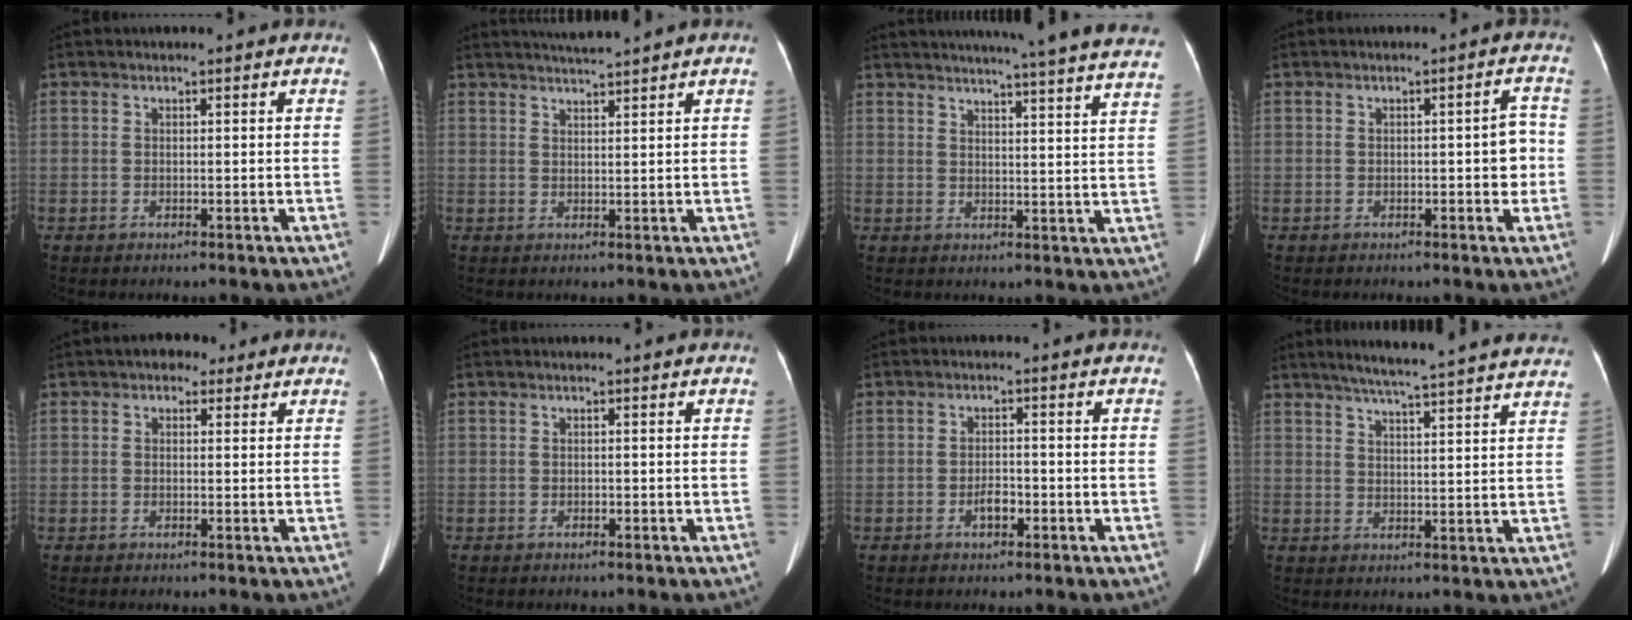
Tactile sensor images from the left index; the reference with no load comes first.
{"total": 3.5, "force": [3.2, -1.2, 0.9], "torque": [-0.014, 0.007, 0.059]}
{"total": 26.0, "force": [23.7, -0.4, 10.6], "torque": [-0.156, -0.052, 0.276]}
{"total": 3.3, "force": [-0.5, 1.2, 3.0], "torque": [-0.028, 0.014, -0.007]}
{"total": 3.0, "force": [1.7, 2.1, 1.4], "torque": [-0.020, 0.016, 0.022]}
{"total": 0.0}
{"total": 2.4, "force": [-1.2, 1.1, 1.7], "torque": [-0.028, 0.005, -0.020]}
{"total": 19.3, "force": [17.4, 0.2, 8.5], "torque": [-0.129, -0.001, 0.218]}